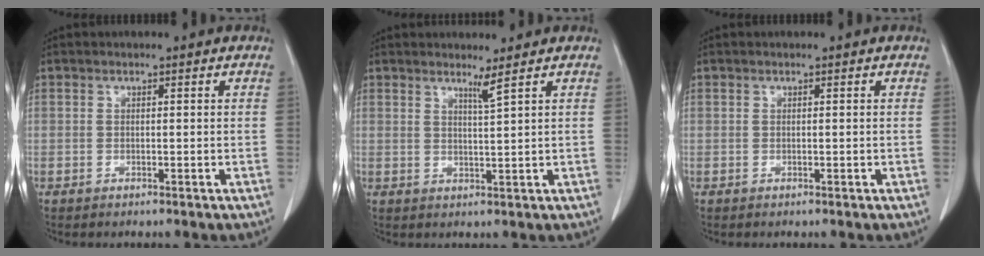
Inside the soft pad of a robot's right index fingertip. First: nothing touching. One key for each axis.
{"total": 1.9, "fx": 1.4, "fy": -0.9, "fz": 0.9, "tx": -0.024, "ty": -0.018, "tz": 0.030}
{"total": 0.0}